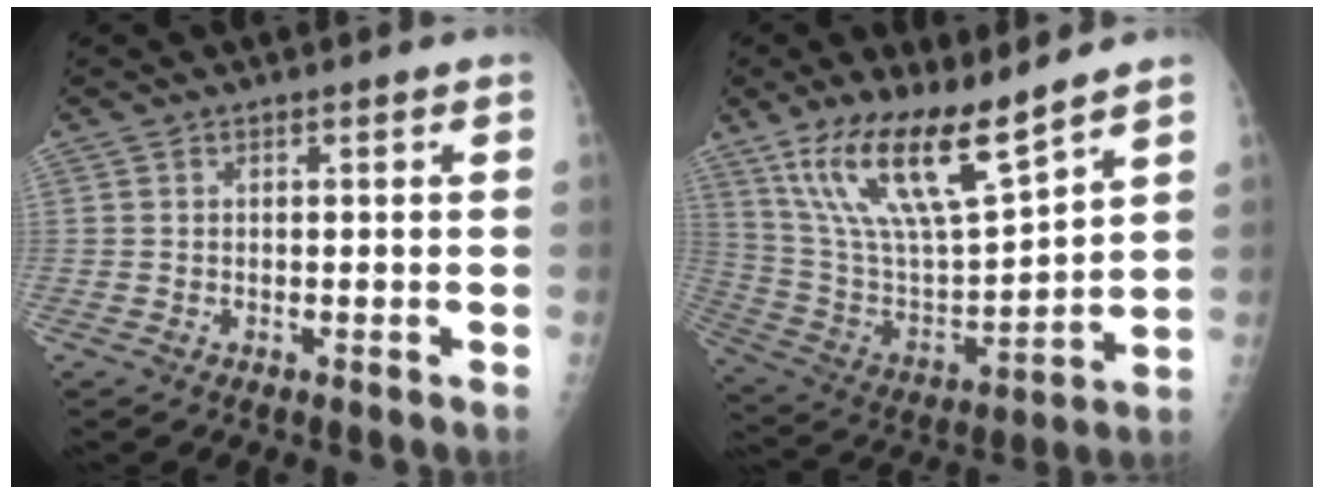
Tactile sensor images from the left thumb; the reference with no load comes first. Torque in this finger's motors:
{"motor_torque": [1.09, 0.49, 1.26, -1.51, 0.37]}